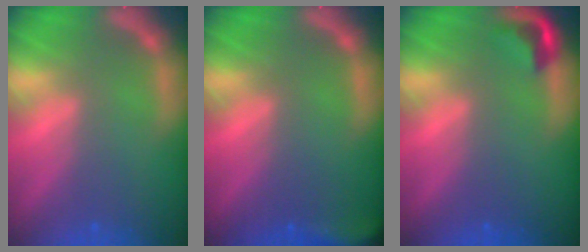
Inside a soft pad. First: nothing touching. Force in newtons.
{"total": 5.0}
{"total": 2.4}